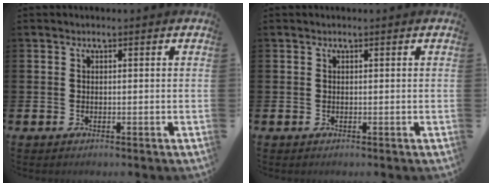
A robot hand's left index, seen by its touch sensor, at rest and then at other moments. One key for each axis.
{"total": 0.0}